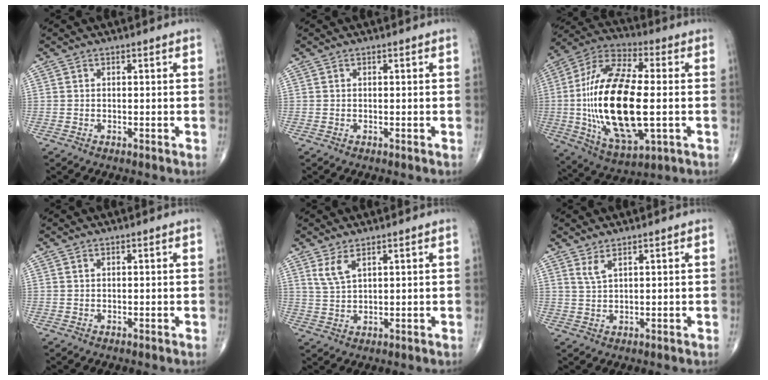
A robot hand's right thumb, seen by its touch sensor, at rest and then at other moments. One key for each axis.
{"total": 0.0}
{"total": 25.4, "fx": -1.7, "fy": 10.7, "fz": 22.9, "tx": -0.460, "ty": 0.007, "tz": -0.022}
{"total": 0.0}
{"total": 3.7, "fx": 2.2, "fy": 1.3, "fz": 2.6, "tx": -0.057, "ty": -0.011, "tz": 0.053}
{"total": 2.2, "fx": 1.5, "fy": 0.3, "fz": 1.6, "tx": -0.038, "ty": -0.011, "tz": 0.036}